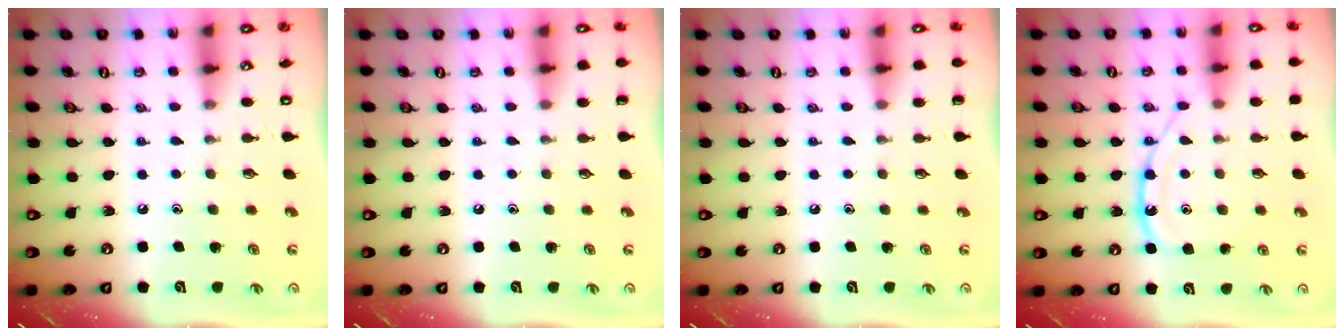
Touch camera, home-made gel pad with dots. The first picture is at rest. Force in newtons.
{"total": 0.0}
{"total": 0.0}
{"total": 13.4, "press": 13.3, "slide": 1.1}